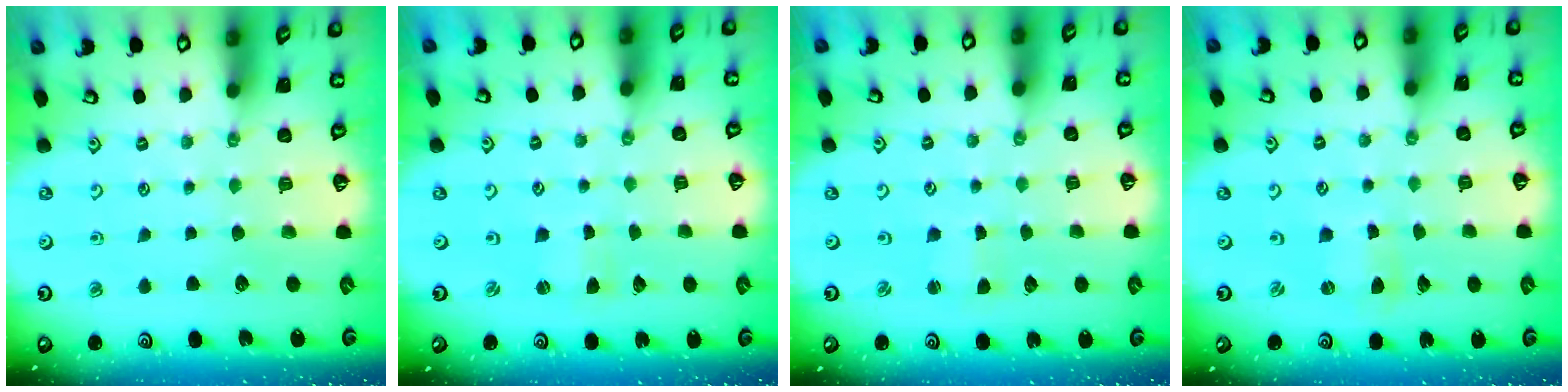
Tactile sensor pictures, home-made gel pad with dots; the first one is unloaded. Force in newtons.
{"total": 1.3, "press": 1.2, "slide": 0.3}
{"total": 1.7, "press": 1.7, "slide": 0.2}
{"total": 1.0, "press": 1.0, "slide": 0.2}